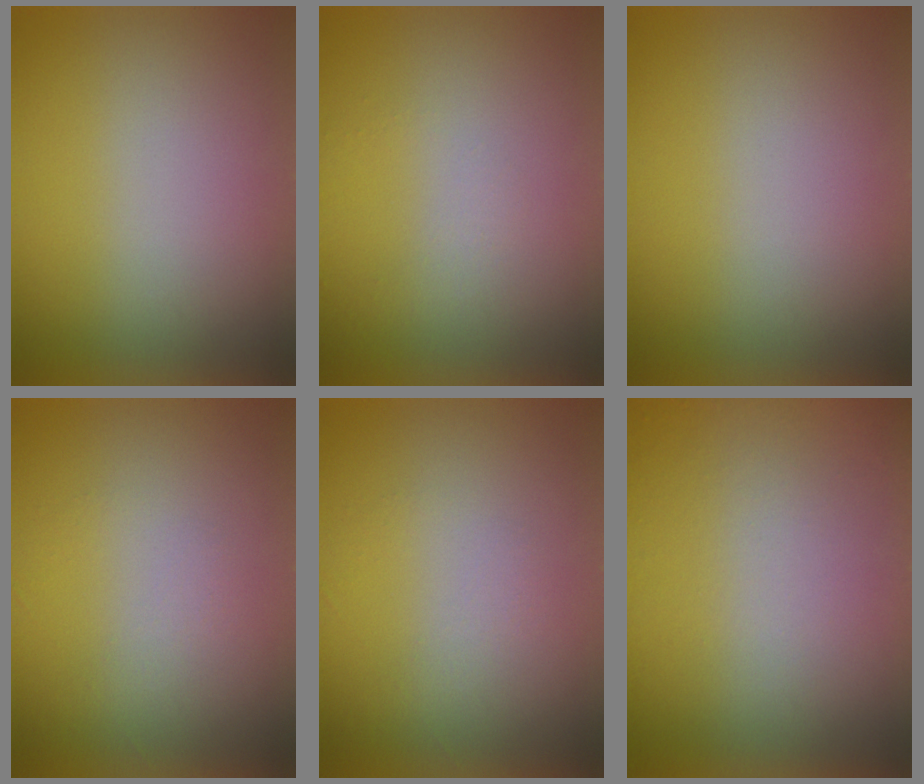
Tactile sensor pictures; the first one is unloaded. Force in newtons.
{"total": 1.1}
{"total": 0.0}
{"total": 1.2}
{"total": 1.2}
{"total": 6.0}